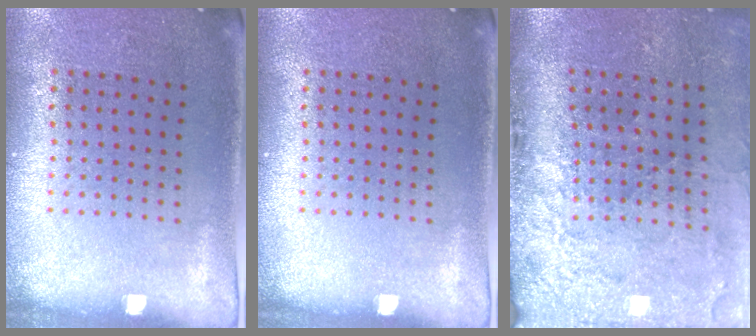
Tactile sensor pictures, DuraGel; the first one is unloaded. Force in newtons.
{"total": 0.0}
{"total": 4.7, "press": 3.6, "slide": 3.0}